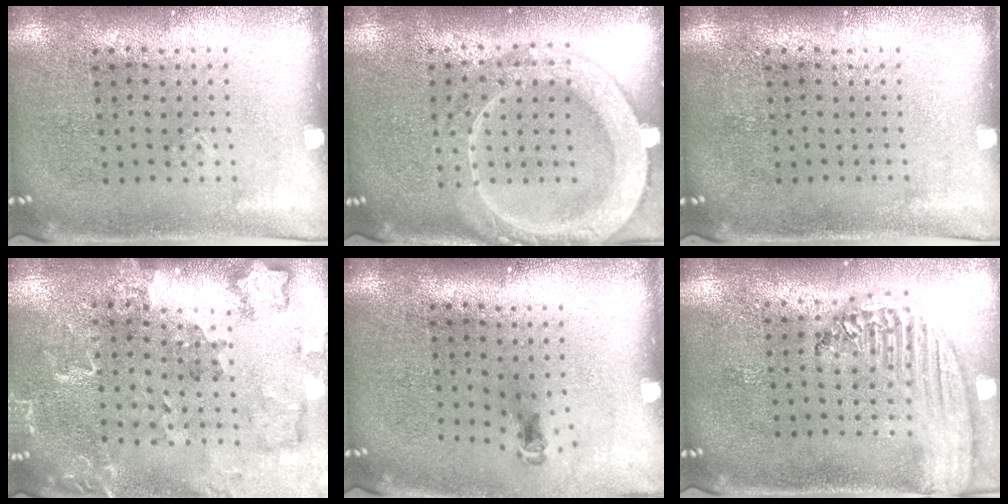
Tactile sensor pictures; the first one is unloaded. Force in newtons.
{"total": 4.1, "press": 4.1, "slide": 0.6}
{"total": 0.0}
{"total": 1.8, "press": 1.8, "slide": 0.2}
{"total": 0.7, "press": 0.3, "slide": 0.6}
{"total": 2.2, "press": 1.9, "slide": 1.1}